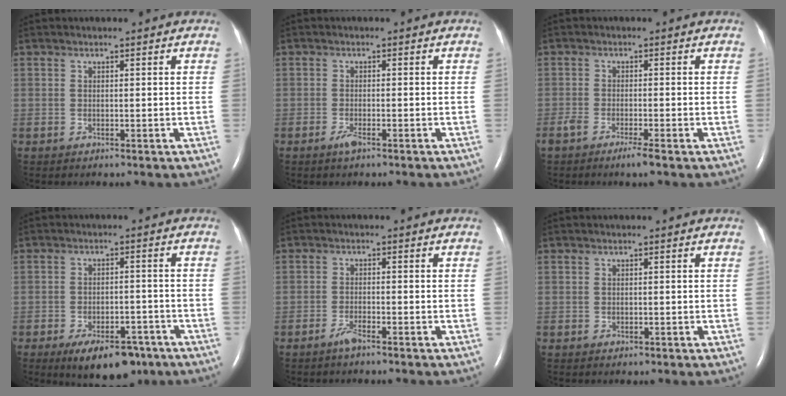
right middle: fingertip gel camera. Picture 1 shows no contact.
{"total": 1.7, "force": [-1.2, 0.2, 1.2], "torque": [-0.029, -0.003, -0.022]}
{"total": 3.1, "force": [-2.1, 0.0, 2.2], "torque": [-0.046, -0.007, -0.040]}
{"total": 10.1, "force": [-6.8, 4.5, 5.9], "torque": [-0.083, -0.002, -0.100]}
{"total": 2.0, "force": [-1.7, 0.0, 1.2], "torque": [-0.033, -0.003, -0.032]}
{"total": 0.0}